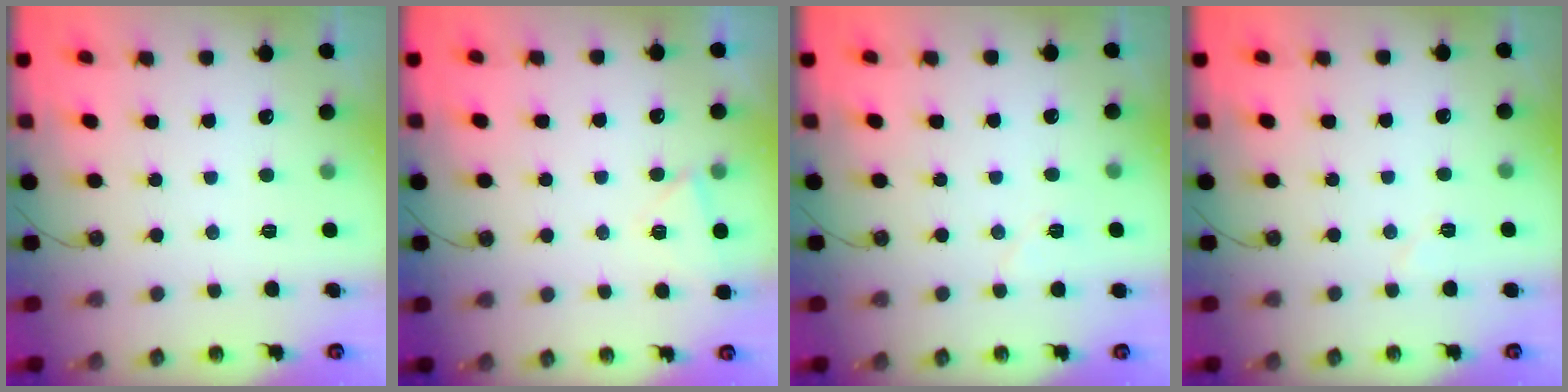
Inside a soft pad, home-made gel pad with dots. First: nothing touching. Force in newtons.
{"total": 4.9, "press": 4.1, "slide": 2.6}
{"total": 4.6, "press": 4.3, "slide": 1.6}
{"total": 3.5, "press": 3.1, "slide": 1.8}